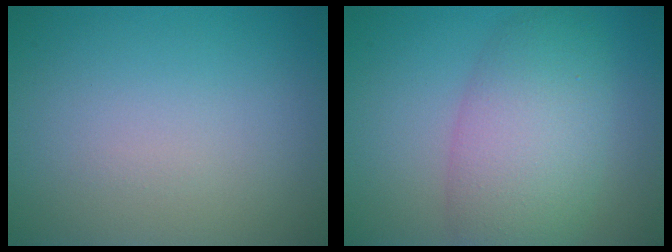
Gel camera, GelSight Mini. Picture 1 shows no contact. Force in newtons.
{"total": 6.9, "press": 6.9, "slide": 0.4}